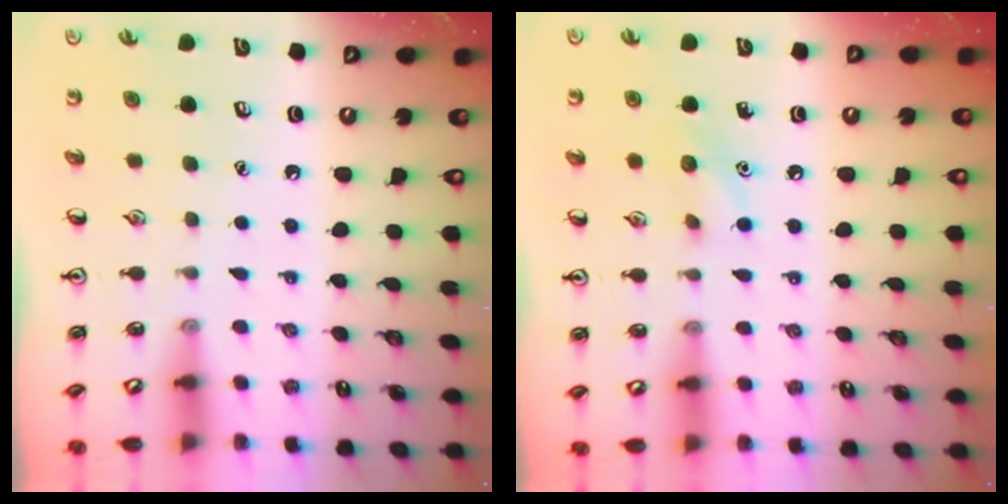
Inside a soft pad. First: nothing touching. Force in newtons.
{"total": 7.4, "press": 7.2, "slide": 1.6}